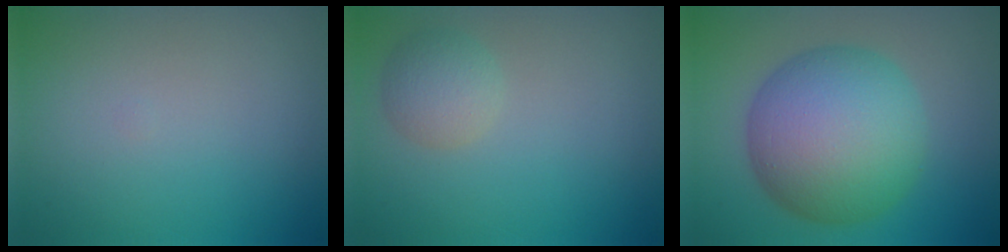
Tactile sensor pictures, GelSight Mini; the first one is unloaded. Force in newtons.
{"total": 2.2, "press": 2.2, "slide": 0.1}
{"total": 11.7, "press": 11.7, "slide": 0.1}